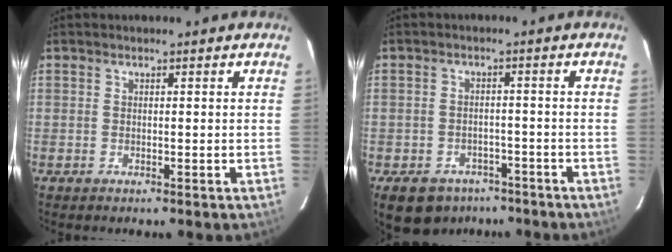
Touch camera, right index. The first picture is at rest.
{"total": 11.9, "force": [-7.9, 7.6, 4.4], "torque": [-0.112, 0.009, -0.101]}